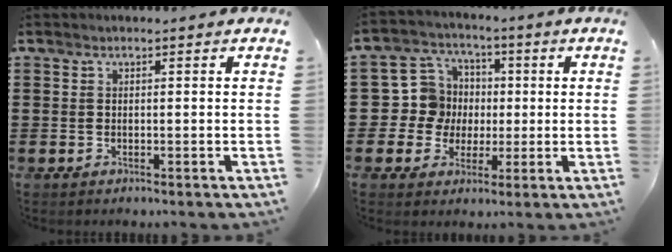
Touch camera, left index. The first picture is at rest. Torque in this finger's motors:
{"motor_torque": [0.73, 0.73, 0.09, 0.00]}